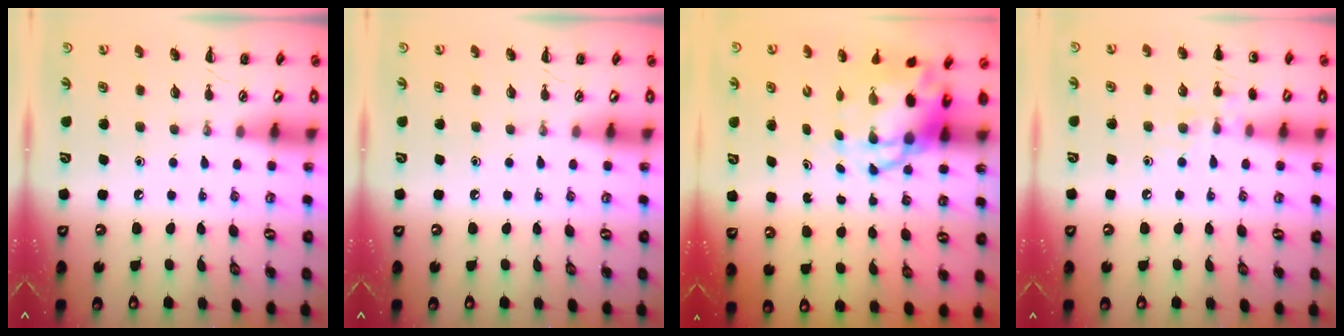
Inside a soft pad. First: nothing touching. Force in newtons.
{"total": 0.0}
{"total": 7.3, "press": 7.0, "slide": 1.9}
{"total": 8.4, "press": 8.2, "slide": 1.9}